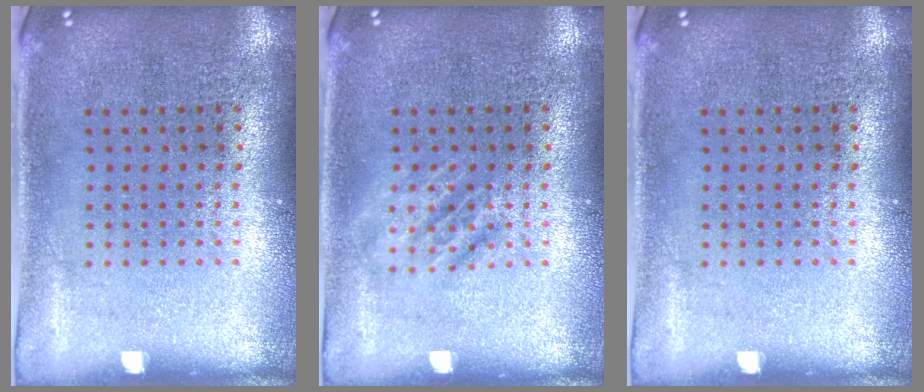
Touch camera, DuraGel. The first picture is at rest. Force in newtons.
{"total": 1.6, "press": 1.6, "slide": 0.3}
{"total": 0.0}